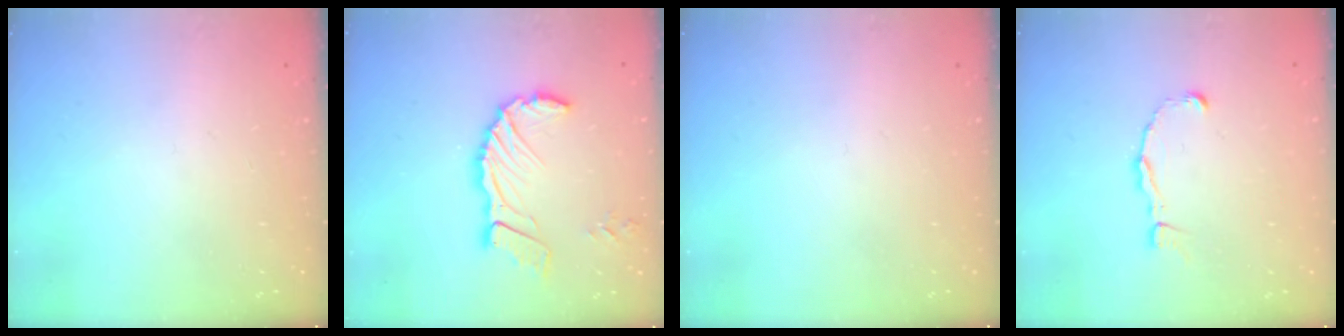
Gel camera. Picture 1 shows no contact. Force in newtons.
{"total": 12.2, "press": 12.1, "slide": 1.6}
{"total": 0.0}
{"total": 2.4, "press": 2.4, "slide": 0.2}